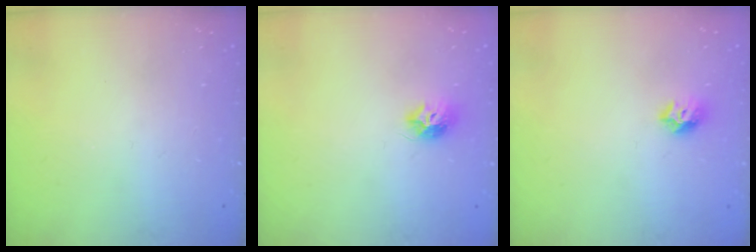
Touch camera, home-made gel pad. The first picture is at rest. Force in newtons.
{"total": 7.9, "press": 7.9, "slide": 0.4}
{"total": 8.2, "press": 8.1, "slide": 1.0}